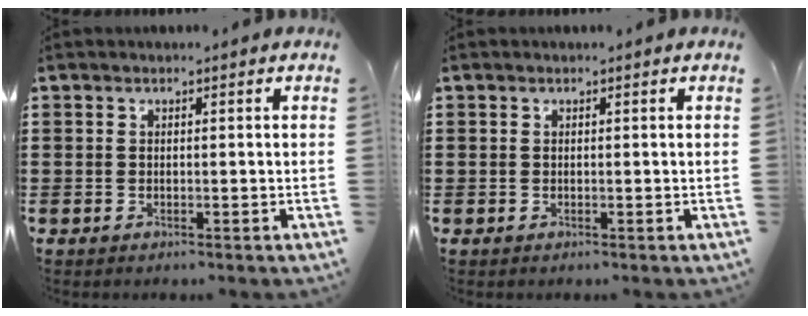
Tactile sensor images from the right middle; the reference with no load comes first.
{"total": 0.0}